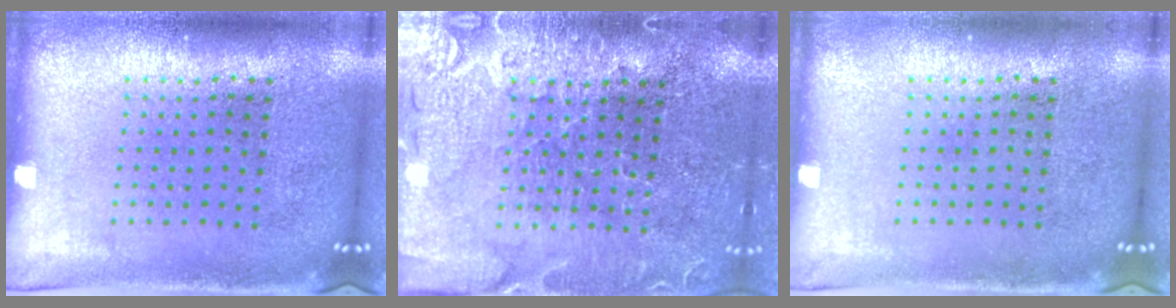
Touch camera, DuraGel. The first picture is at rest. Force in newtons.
{"total": 3.5, "press": 3.4, "slide": 0.9}
{"total": 0.0}